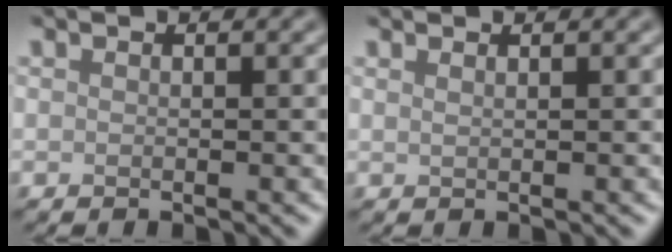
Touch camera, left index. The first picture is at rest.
{"total": 1.2, "force": [0.8, 0.5, 0.7], "torque": [-0.003, -0.003, 0.003]}